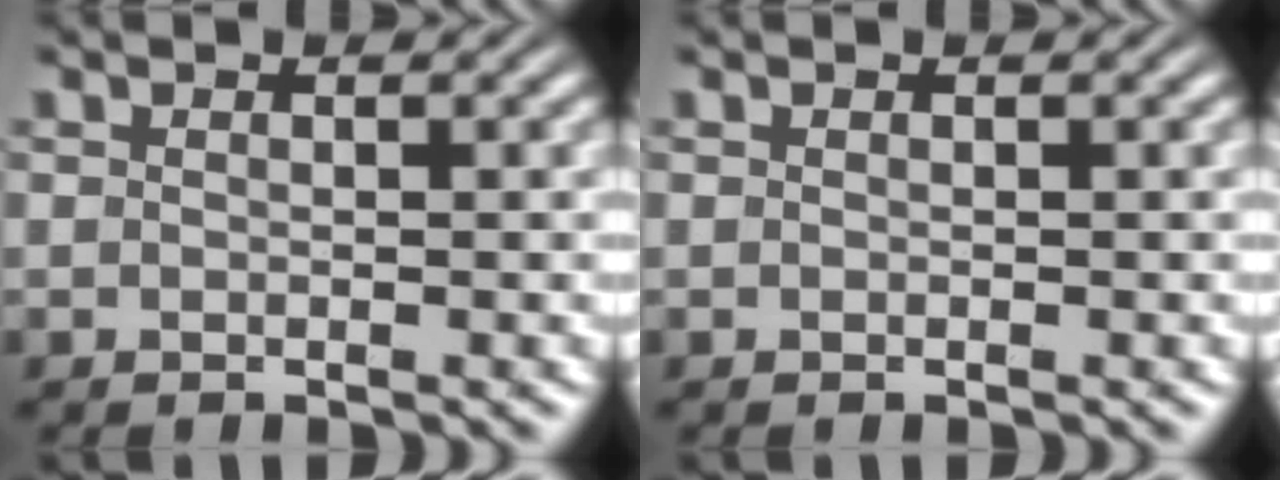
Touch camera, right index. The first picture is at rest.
{"total": 0.0}